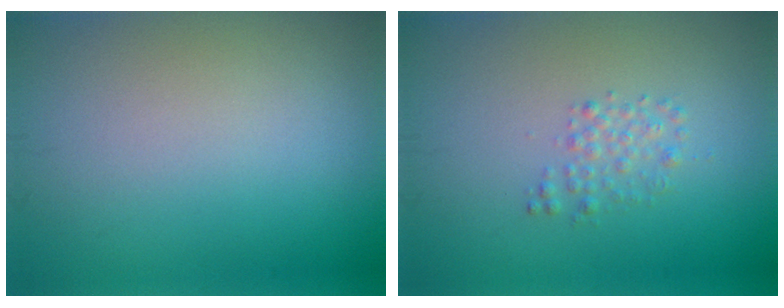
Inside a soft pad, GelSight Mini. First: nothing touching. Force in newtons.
{"total": 1.5, "press": 1.5, "slide": 0.0}